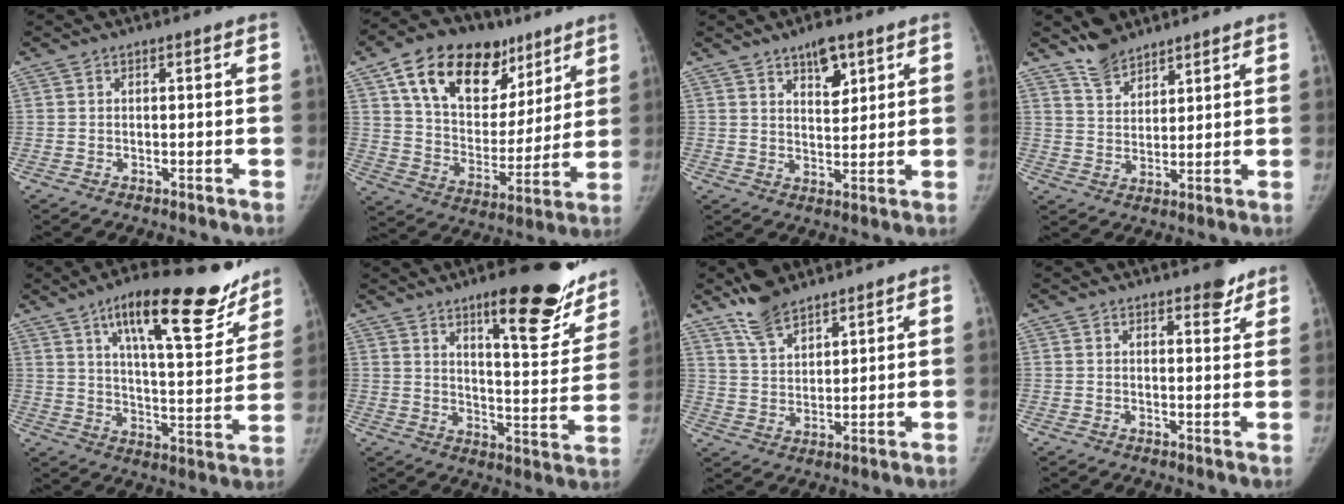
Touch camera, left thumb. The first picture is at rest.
{"total": 23.7, "force": [12.9, 14.7, 13.5], "torque": [-0.177, -0.019, 0.218]}
{"total": 6.1, "force": [3.7, 2.8, 4.0], "torque": [-0.037, -0.024, 0.058]}
{"total": 6.4, "force": [5.6, 2.8, 1.6], "torque": [-0.011, -0.037, 0.109]}
{"total": 22.2, "force": [14.6, 7.0, 15.2], "torque": [-0.178, -0.058, 0.222]}
{"total": 20.8, "force": [13.3, 6.0, 14.8], "torque": [-0.146, -0.081, 0.186]}
{"total": 8.5, "force": [6.9, 3.4, 3.5], "torque": [-0.047, -0.034, 0.137]}
{"total": 3.3, "force": [2.6, 1.4, 1.6], "torque": [-0.003, -0.017, 0.033]}